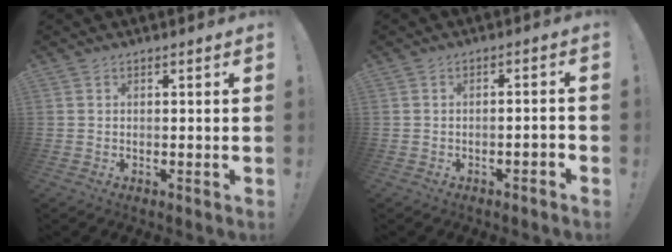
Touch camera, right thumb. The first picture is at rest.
{"total": 2.5, "force": [-1.7, 0.2, 1.8], "torque": [-0.025, 0.005, -0.029]}